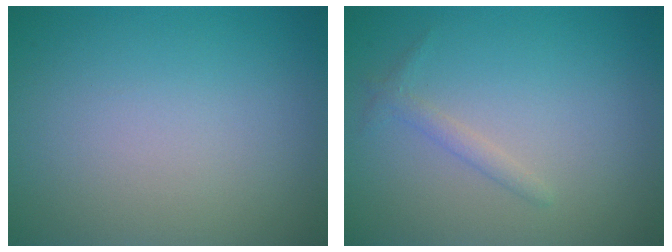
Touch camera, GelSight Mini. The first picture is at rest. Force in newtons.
{"total": 1.1, "press": 1.1, "slide": 0.1}